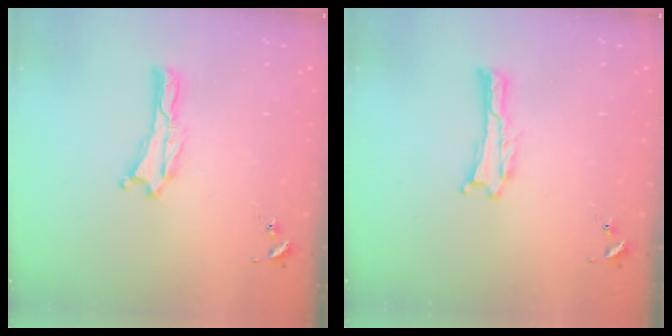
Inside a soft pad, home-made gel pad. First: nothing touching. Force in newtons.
{"total": 0.0}